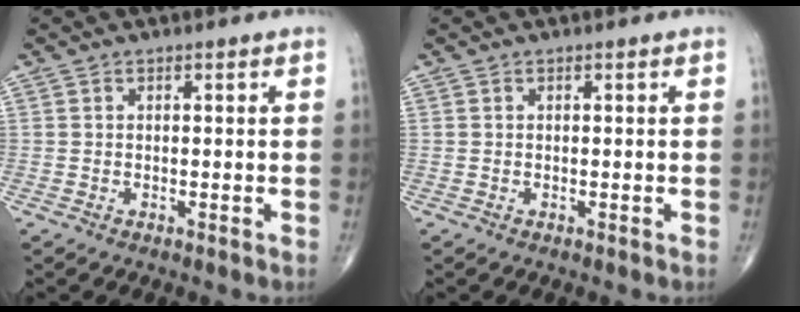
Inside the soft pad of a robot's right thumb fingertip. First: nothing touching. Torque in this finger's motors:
{"motor_torque": [0.00, 0.00, 0.00, 0.00, 0.00]}